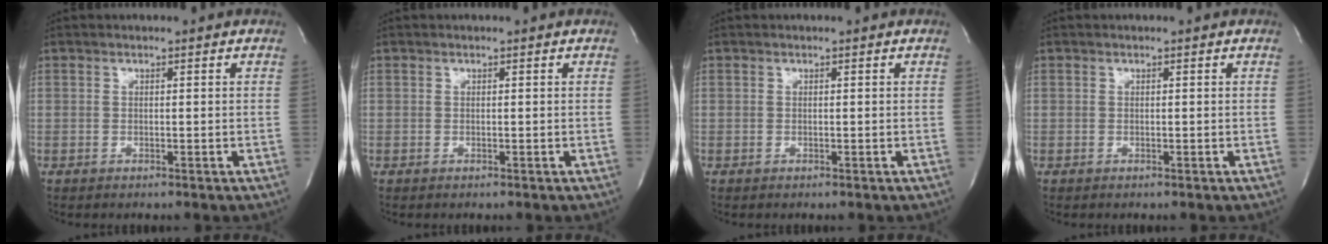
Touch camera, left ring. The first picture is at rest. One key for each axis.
{"total": 0.0}
{"total": 0.0}
{"total": 0.0}